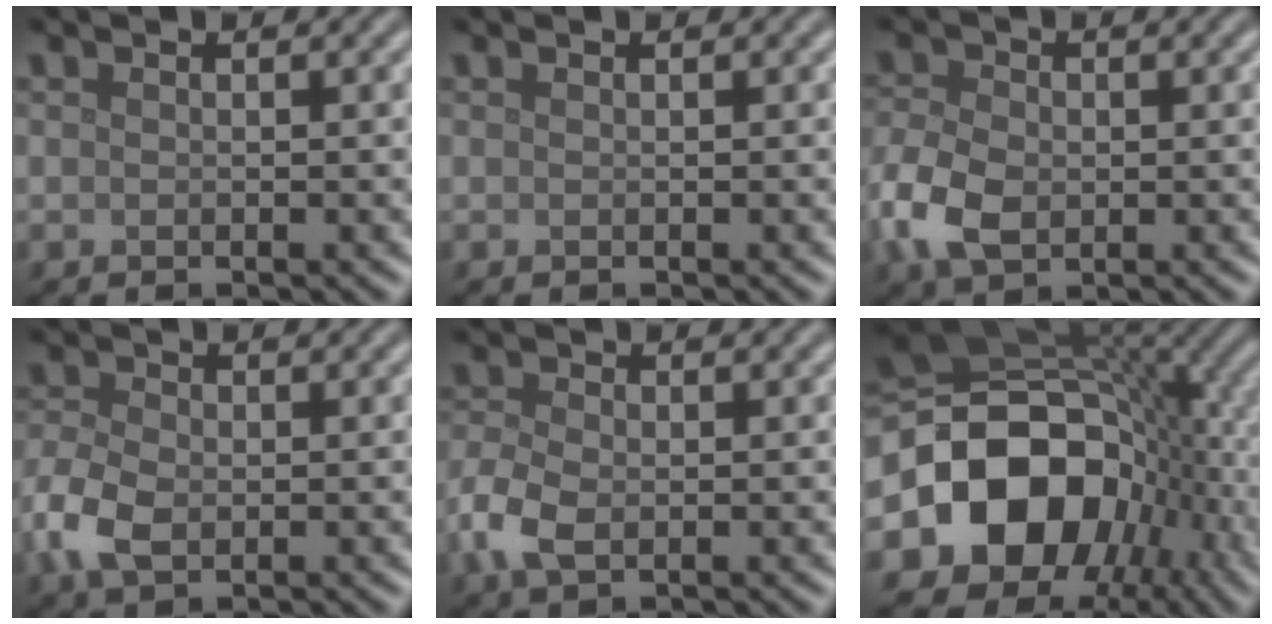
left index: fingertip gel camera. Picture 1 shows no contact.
{"total": 0.0}
{"total": 5.2, "force": [-1.4, 3.7, 3.5], "torque": [-0.084, 0.001, -0.035]}
{"total": 4.3, "force": [-1.1, 2.9, 3.0], "torque": [-0.077, -0.002, -0.028]}
{"total": 3.6, "force": [-0.9, 2.3, 2.6], "torque": [-0.069, -0.004, -0.025]}
{"total": 15.8, "force": [-3.4, 12.2, 9.4], "torque": [-0.172, -0.015, -0.059]}